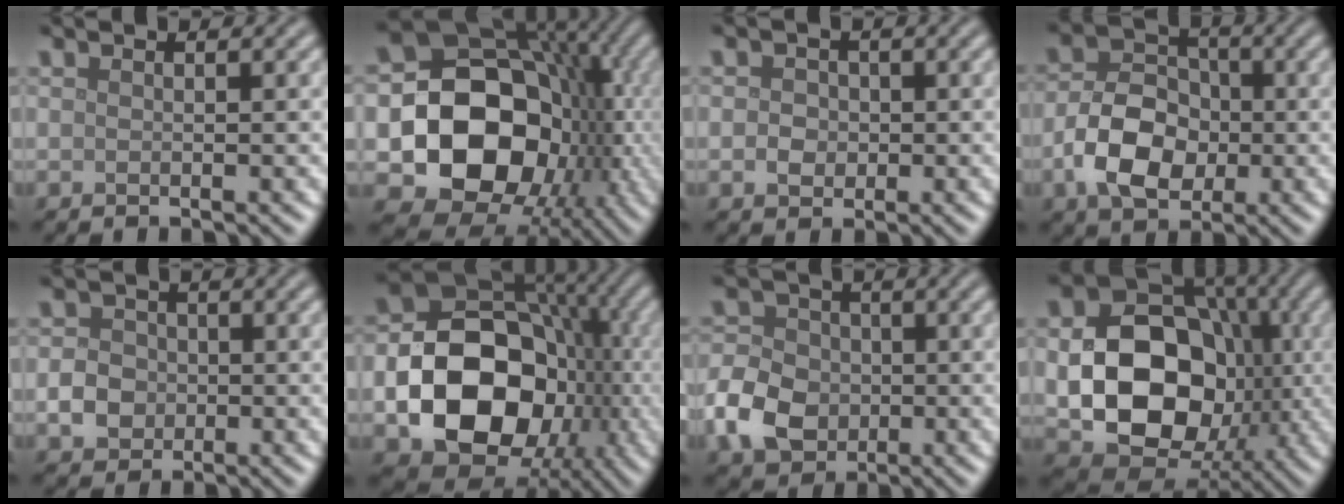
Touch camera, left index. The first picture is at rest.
{"total": 14.0, "force": [-2.5, 11.2, 8.0], "torque": [-0.111, -0.011, -0.053]}
{"total": 1.7, "force": [-0.3, 1.5, 0.7], "torque": [-0.008, 0.000, -0.008]}
{"total": 6.2, "force": [-1.7, 4.4, 4.1], "torque": [-0.076, 0.003, -0.034]}
{"total": 2.8, "force": [-0.6, 2.5, 1.3], "torque": [-0.022, 0.001, -0.016]}
{"total": 14.2, "force": [-3.4, 10.7, 8.7], "torque": [-0.134, -0.021, -0.063]}
{"total": 6.3, "force": [-2.0, 5.0, 3.3], "torque": [-0.071, 0.001, -0.053]}
{"total": 13.6, "force": [-1.5, 10.3, 8.8], "torque": [-0.144, -0.019, -0.021]}